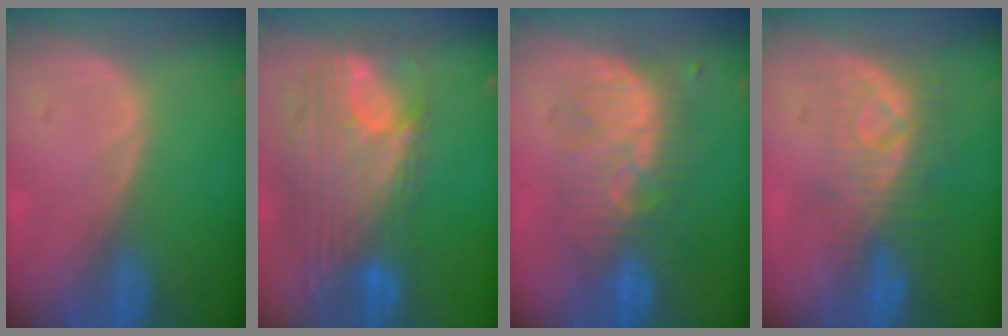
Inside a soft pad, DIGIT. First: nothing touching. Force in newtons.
{"total": 12.2, "press": 10.3, "slide": 6.5}
{"total": 8.5, "press": 8.4, "slide": 1.3}
{"total": 8.3, "press": 7.4, "slide": 3.7}